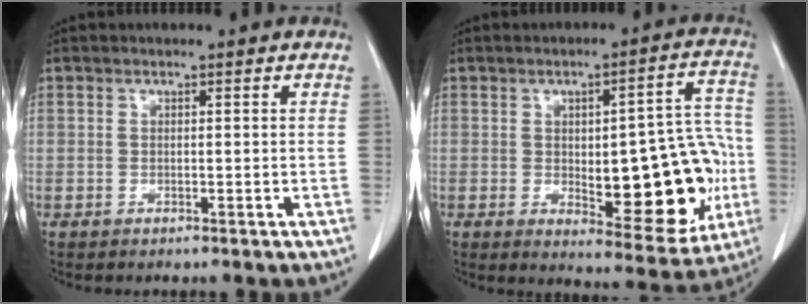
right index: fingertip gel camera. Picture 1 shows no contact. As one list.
[{"total": 17.3, "force": [-2.5, 6.2, 15.9], "torque": [-0.178, 0.020, -0.013]}]